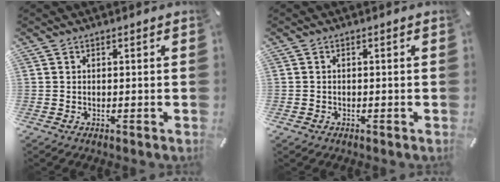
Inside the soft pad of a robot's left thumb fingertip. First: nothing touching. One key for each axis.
{"total": 0.8, "fx": -0.4, "fy": 0.7, "fz": 0.2, "tx": -0.004, "ty": 0.004, "tz": -0.010}